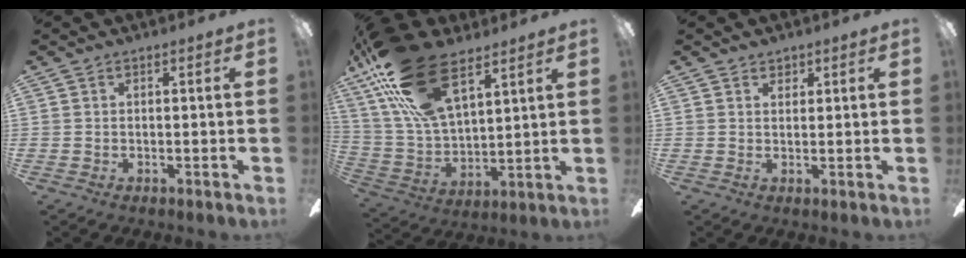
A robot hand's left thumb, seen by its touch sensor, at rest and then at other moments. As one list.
[{"total": 24.0, "force": [14.3, 11.1, 15.7], "torque": [-0.329, -0.059, 0.255]}, {"total": 1.8, "force": [1.4, 1.0, 0.4], "torque": [0.000, -0.001, 0.025]}]